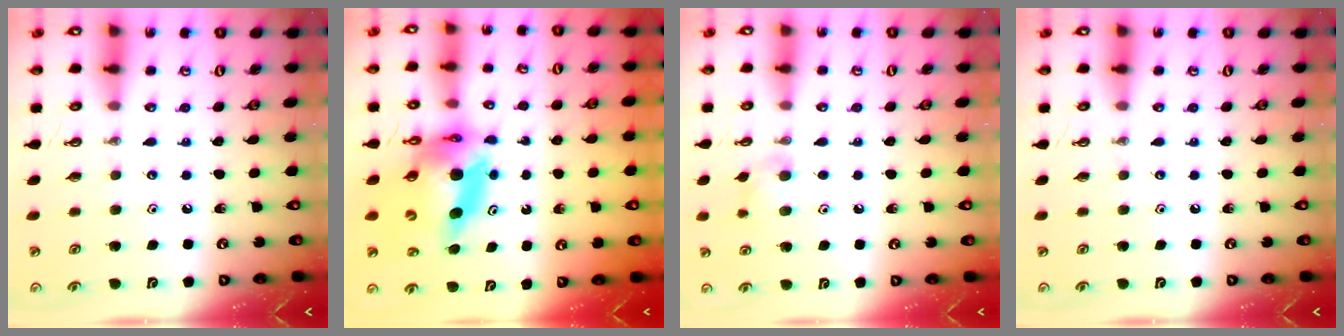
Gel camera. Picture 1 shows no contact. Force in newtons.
{"total": 11.6, "press": 11.6, "slide": 1.1}
{"total": 7.3, "press": 7.2, "slide": 1.4}
{"total": 0.0}